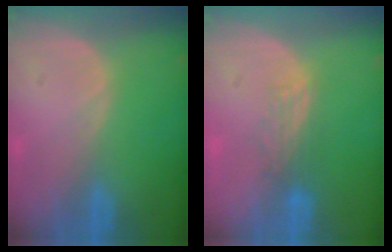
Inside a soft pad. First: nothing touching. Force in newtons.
{"total": 2.8, "press": 2.6, "slide": 1.2}